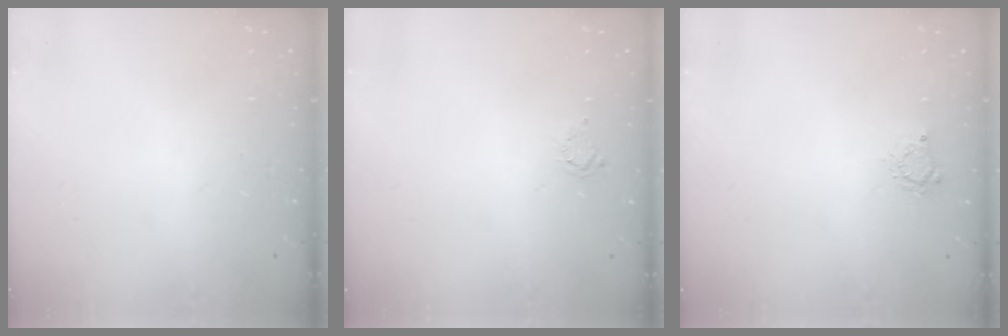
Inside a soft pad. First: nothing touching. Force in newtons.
{"total": 2.0, "press": 2.0, "slide": 0.3}
{"total": 3.6, "press": 3.6, "slide": 0.5}